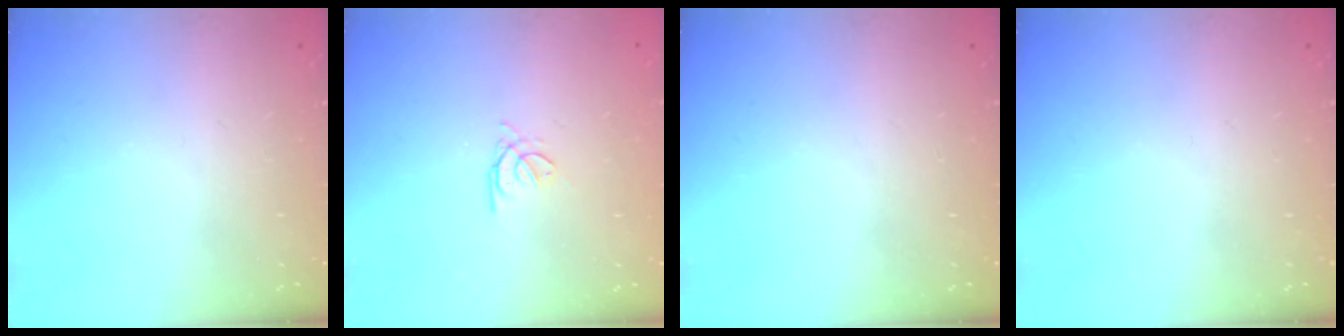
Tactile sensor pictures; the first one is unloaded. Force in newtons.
{"total": 1.4, "press": 1.3, "slide": 0.3}
{"total": 0.0}
{"total": 0.0}